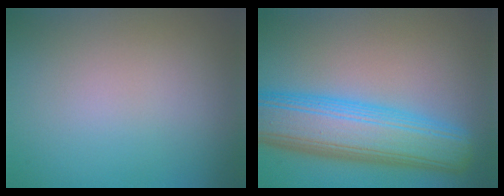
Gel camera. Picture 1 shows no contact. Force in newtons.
{"total": 9.6, "press": 9.6, "slide": 0.3}